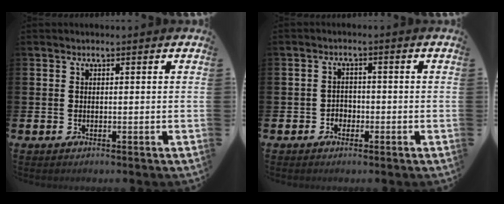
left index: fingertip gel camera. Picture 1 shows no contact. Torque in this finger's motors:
{"motor_torque": [0.10, 0.06, -0.07, 0.00]}